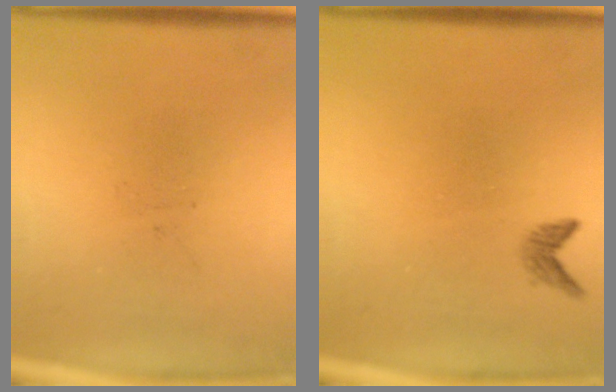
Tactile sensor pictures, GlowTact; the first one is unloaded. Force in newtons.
{"total": 1.1}